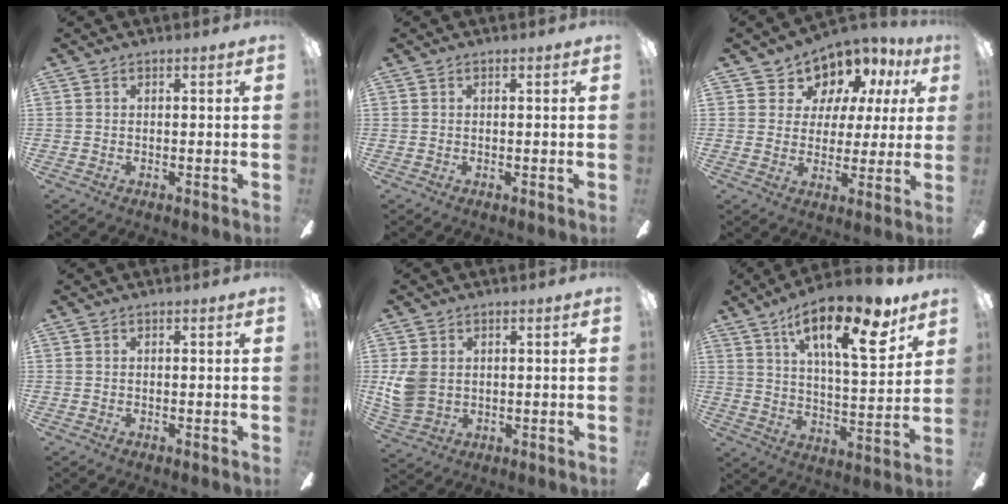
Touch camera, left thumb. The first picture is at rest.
{"total": 0.0}
{"total": 9.0, "force": [6.8, 5.8, 1.0], "torque": [-0.039, -0.058, 0.130]}
{"total": 0.0}
{"total": 7.3, "force": [0.9, 5.9, 4.4], "torque": [-0.093, 0.009, 0.020]}
{"total": 20.2, "force": [12.1, 6.9, 14.6], "torque": [-0.225, -0.058, 0.190]}